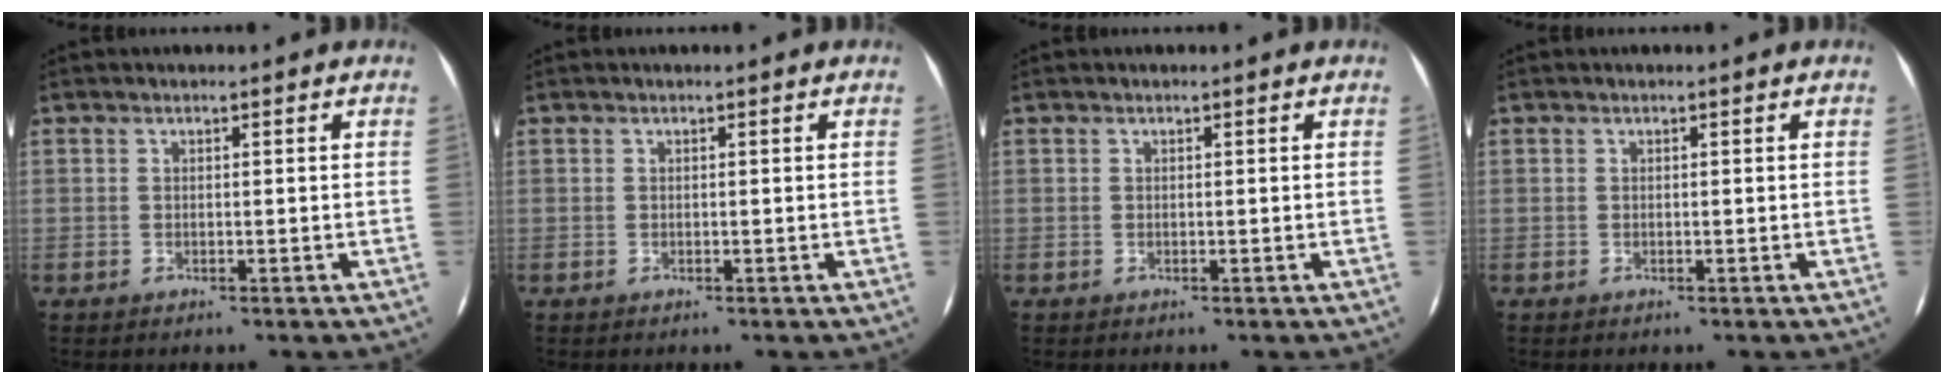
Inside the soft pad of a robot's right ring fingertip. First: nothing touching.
{"total": 0.0}
{"total": 0.0}
{"total": 0.0}